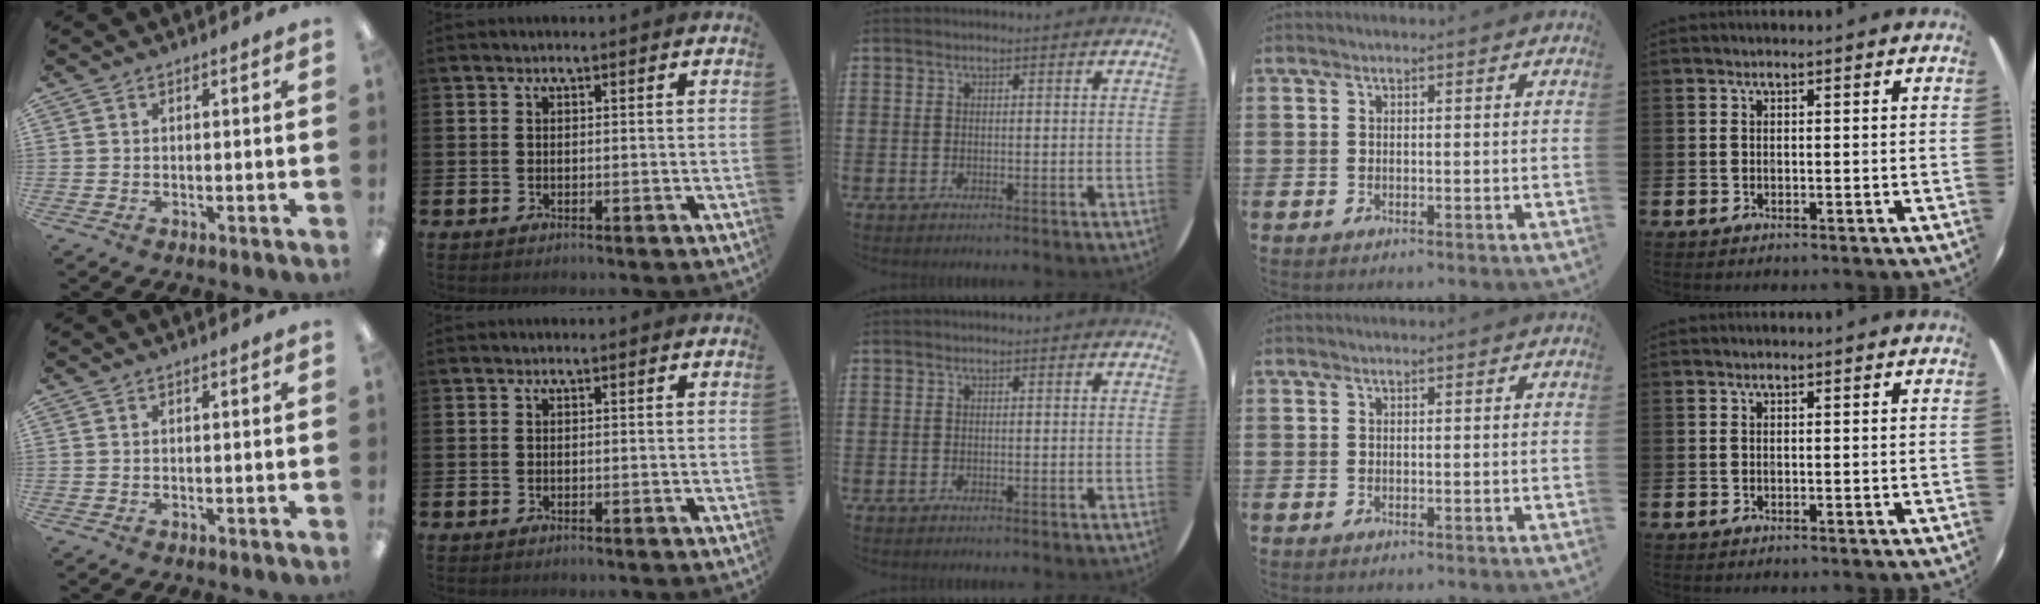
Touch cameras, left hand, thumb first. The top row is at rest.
{}